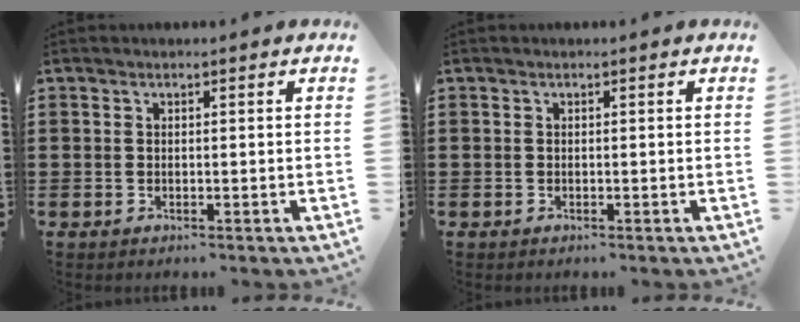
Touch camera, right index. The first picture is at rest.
{"total": 0.0}